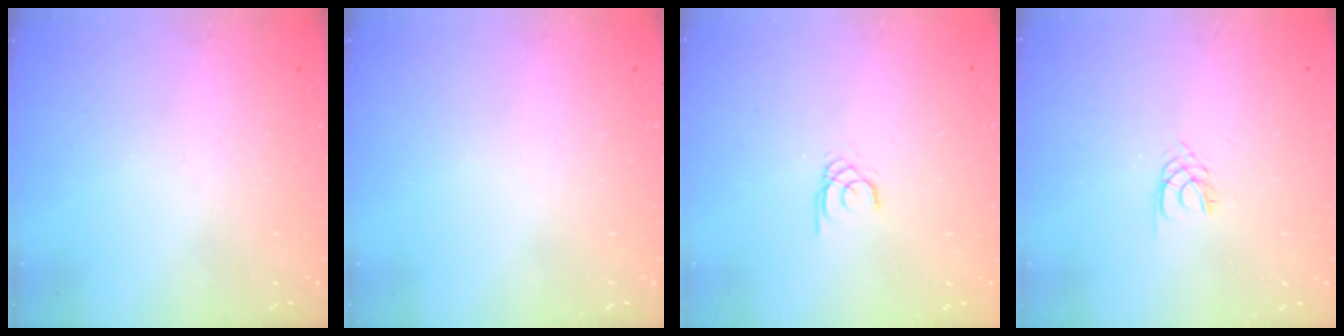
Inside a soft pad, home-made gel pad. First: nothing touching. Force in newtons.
{"total": 0.0}
{"total": 1.3, "press": 1.3, "slide": 0.1}
{"total": 2.4, "press": 2.4, "slide": 0.3}